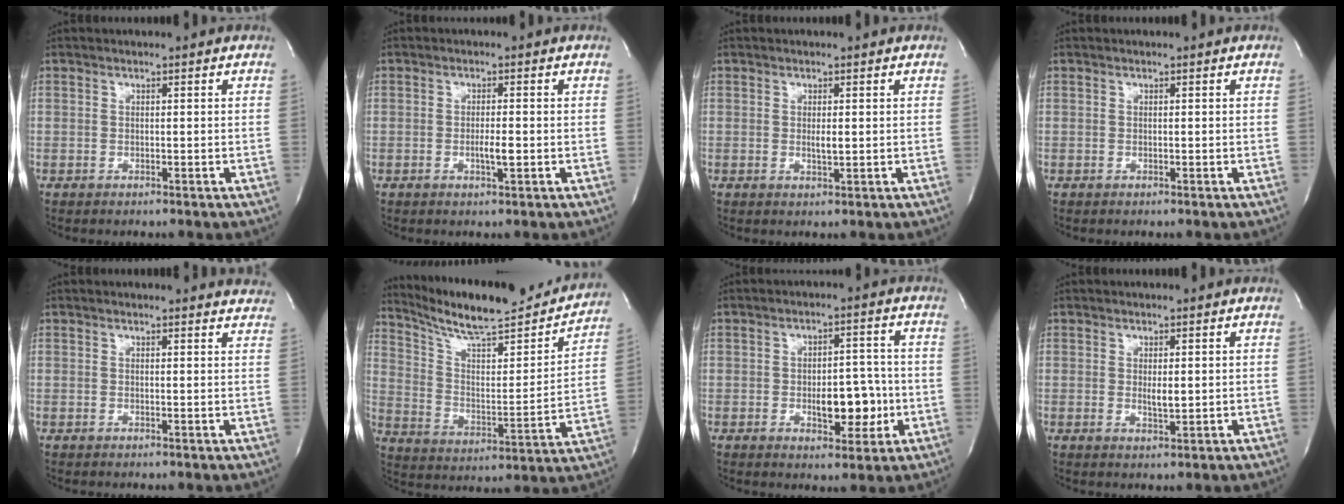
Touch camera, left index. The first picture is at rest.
{"total": 2.4, "force": [-1.2, 0.2, 2.1], "torque": [-0.039, -0.007, -0.021]}
{"total": 1.4, "force": [-0.5, 0.3, 1.3], "torque": [-0.024, -0.008, -0.007]}
{"total": 0.0}
{"total": 6.9, "force": [6.8, 0.8, 0.6], "torque": [0.013, -0.026, 0.040]}
{"total": 22.4, "force": [20.2, 2.9, 9.3], "torque": [-0.148, -0.031, 0.294]}
{"total": 7.0, "force": [-2.1, 3.4, 5.8], "torque": [-0.077, 0.000, -0.026]}
{"total": 1.8, "force": [-0.3, 0.6, 1.7], "torque": [-0.031, -0.011, -0.001]}